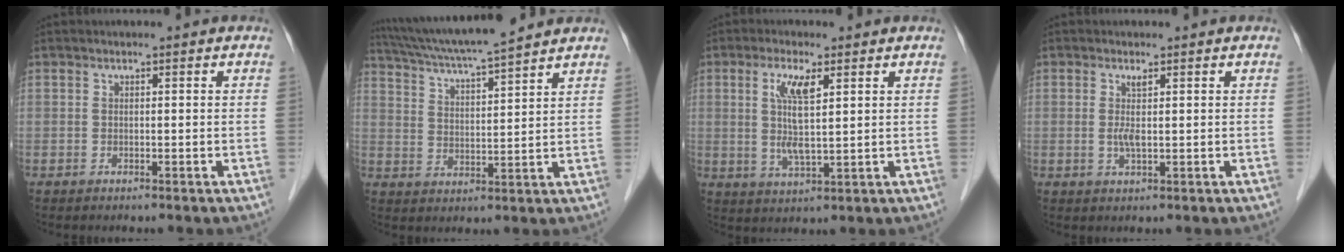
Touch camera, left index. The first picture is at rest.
{"total": 14.1, "force": [12.6, -0.1, 6.4], "torque": [-0.122, 0.023, 0.205]}
{"total": 6.4, "force": [1.9, 0.8, 6.1], "torque": [-0.124, -0.002, 0.040]}
{"total": 2.2, "force": [0.3, 0.2, 2.2], "torque": [-0.049, 0.000, 0.010]}